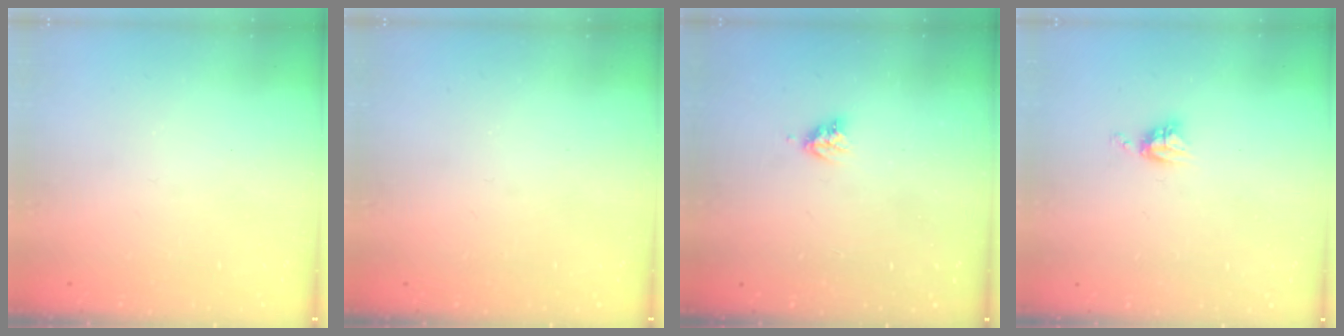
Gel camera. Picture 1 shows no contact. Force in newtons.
{"total": 0.0}
{"total": 3.8, "press": 3.8, "slide": 0.6}
{"total": 3.8, "press": 3.8, "slide": 0.5}